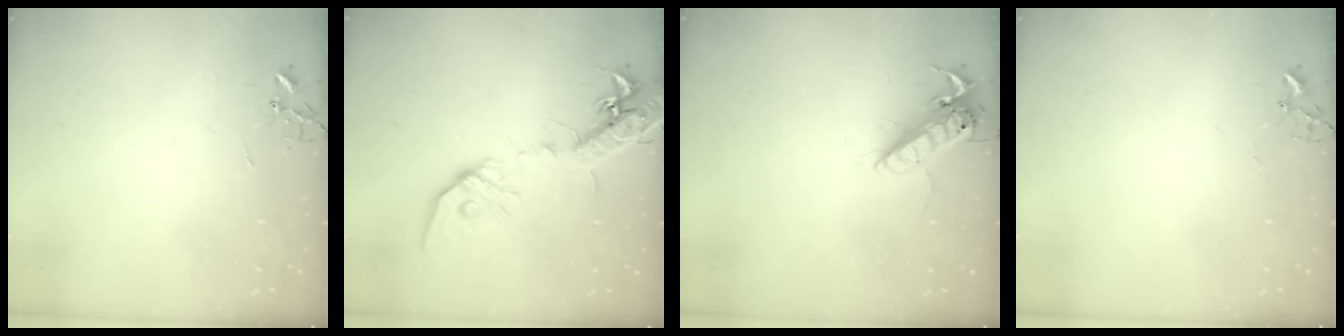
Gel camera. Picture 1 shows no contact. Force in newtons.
{"total": 18.3, "press": 17.9, "slide": 3.7}
{"total": 13.8, "press": 13.6, "slide": 2.3}
{"total": 1.7, "press": 1.6, "slide": 0.2}